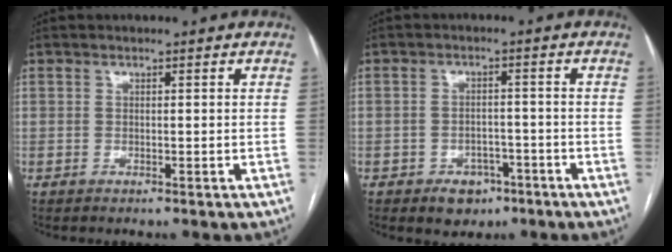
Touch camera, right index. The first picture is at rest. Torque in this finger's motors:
{"motor_torque": [0.46, -0.19, 0.17, 0.02]}